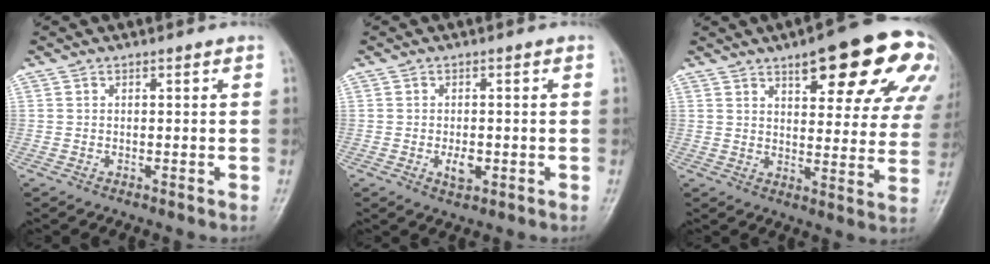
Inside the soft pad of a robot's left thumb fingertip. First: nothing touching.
{"total": 3.3, "force": [-0.8, 1.8, 2.6], "torque": [-0.039, -0.002, -0.011]}
{"total": 20.9, "force": [11.0, 6.9, 16.4], "torque": [-0.179, -0.023, 0.141]}